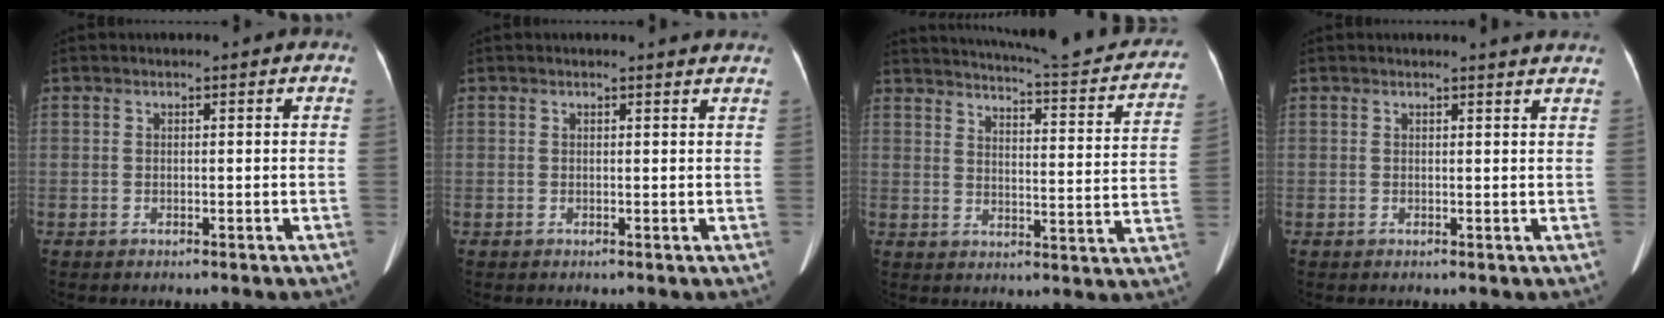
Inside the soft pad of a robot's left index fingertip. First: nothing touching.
{"total": 2.8, "force": [2.7, 0.1, 0.5], "torque": [-0.010, -0.003, 0.018]}
{"total": 23.5, "force": [21.0, 3.0, 10.0], "torque": [-0.139, -0.043, 0.246]}
{"total": 4.1, "force": [4.0, -0.1, 1.0], "torque": [-0.015, -0.004, 0.029]}